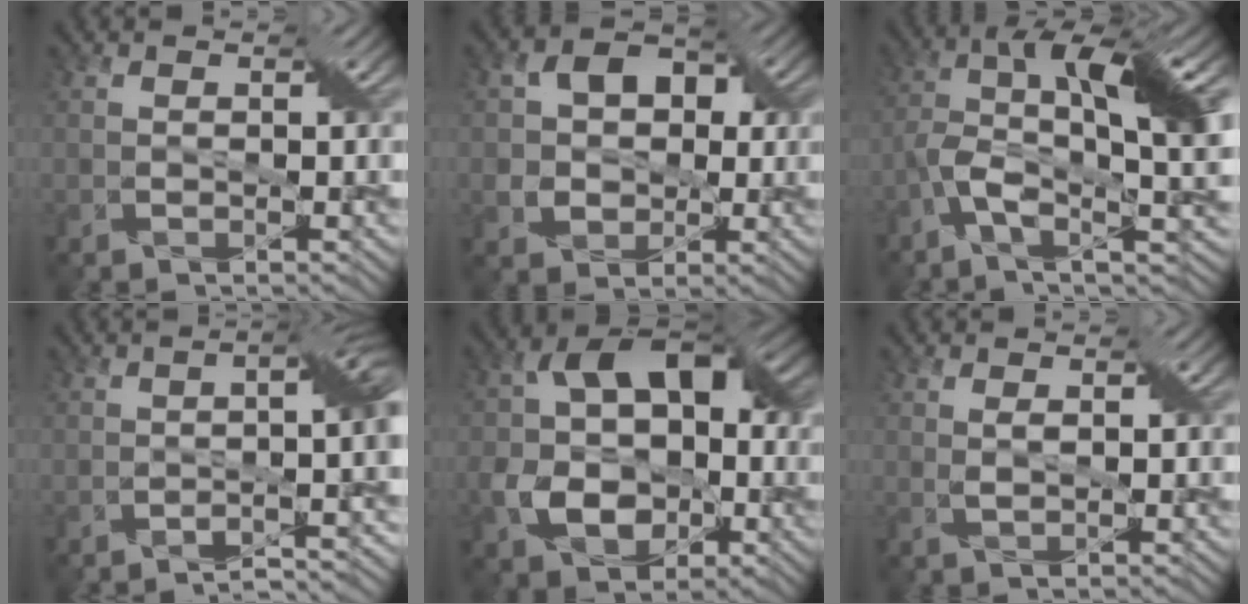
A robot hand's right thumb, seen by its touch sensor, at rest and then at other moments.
{"total": 7.6, "force": [1.1, 6.2, 4.1], "torque": [-0.087, 0.017, 0.009]}
{"total": 11.5, "force": [-1.7, 3.6, 10.8], "torque": [-0.199, 0.003, -0.039]}
{"total": 10.6, "force": [-4.1, 2.7, 9.4], "torque": [-0.086, 0.011, -0.071]}
{"total": 12.0, "force": [-1.2, 8.6, 8.2], "torque": [-0.139, -0.001, -0.032]}
{"total": 1.3, "force": [0.4, 0.5, 1.1], "torque": [-0.029, 0.000, 0.010]}